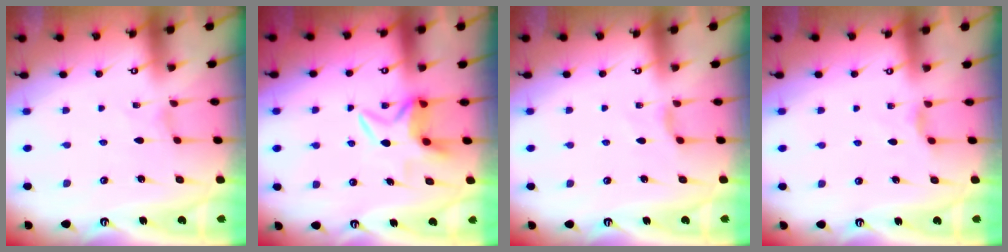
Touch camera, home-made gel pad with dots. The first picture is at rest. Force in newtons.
{"total": 5.6, "press": 5.6, "slide": 0.4}
{"total": 2.1, "press": 2.0, "slide": 0.5}
{"total": 2.4, "press": 2.3, "slide": 0.3}